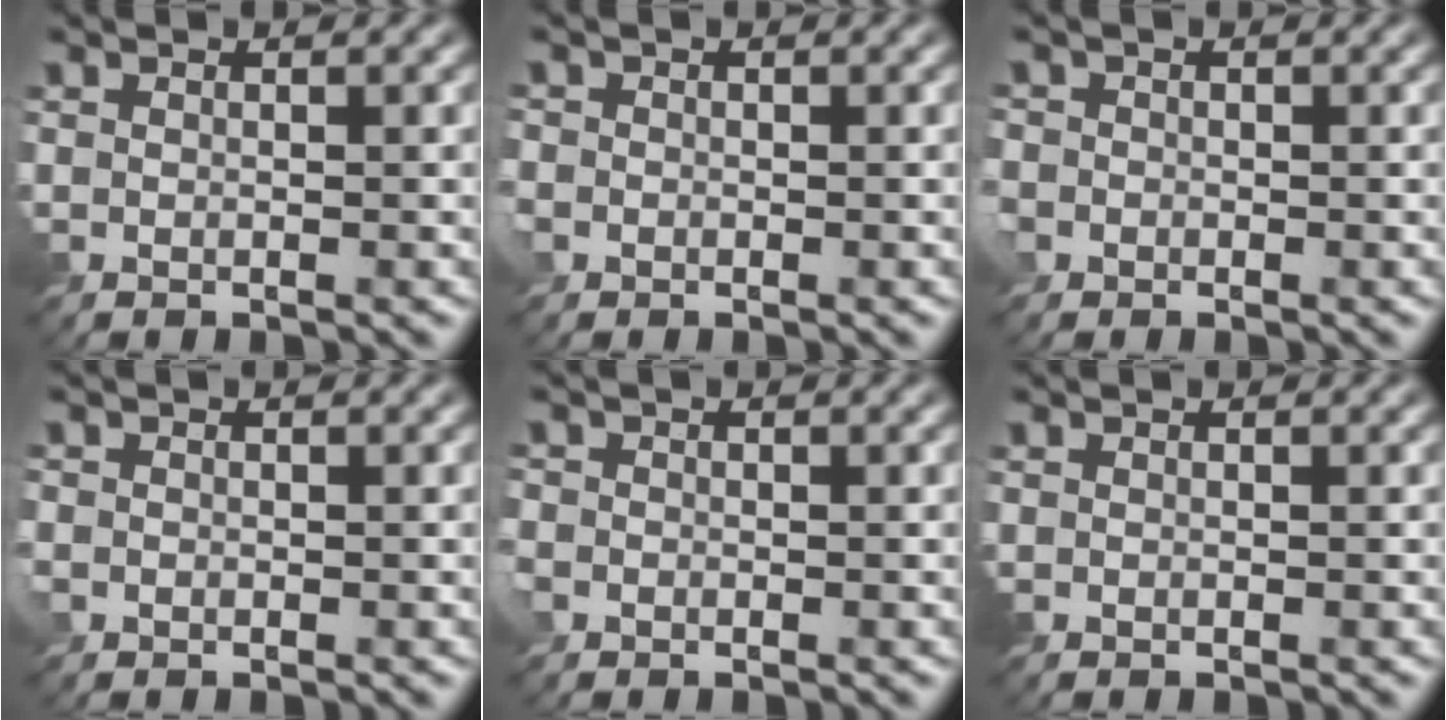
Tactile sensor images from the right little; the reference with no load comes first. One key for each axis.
{"total": 2.9, "fx": -0.7, "fy": 2.5, "fz": 1.2, "tx": -0.046, "ty": 0.006, "tz": -0.014}
{"total": 3.8, "fx": -1.1, "fy": 3.3, "fz": 1.6, "tx": -0.054, "ty": 0.009, "tz": -0.031}
{"total": 1.9, "fx": -0.3, "fy": 1.8, "fz": 0.7, "tx": -0.023, "ty": 0.001, "tz": -0.007}
{"total": 2.9, "fx": -0.9, "fy": 2.5, "fz": 1.2, "tx": -0.045, "ty": 0.005, "tz": -0.017}
{"total": 0.0}